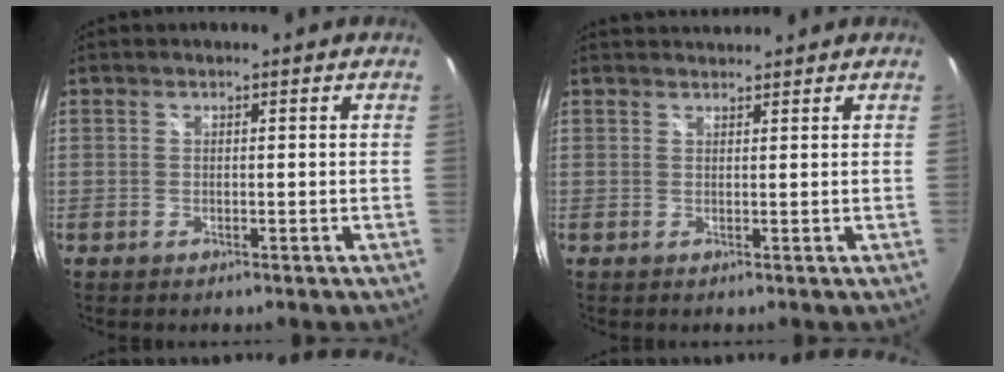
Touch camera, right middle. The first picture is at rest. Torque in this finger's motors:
{"motor_torque": [-0.64, -0.78, -0.05, 0.00]}